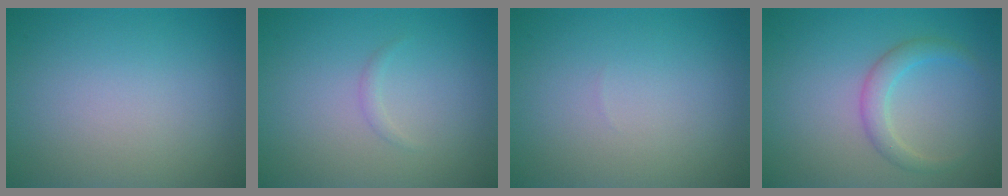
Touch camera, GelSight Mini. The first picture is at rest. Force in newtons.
{"total": 0.6, "press": 0.6, "slide": 0.0}
{"total": 0.0}
{"total": 2.2, "press": 2.2, "slide": 0.1}